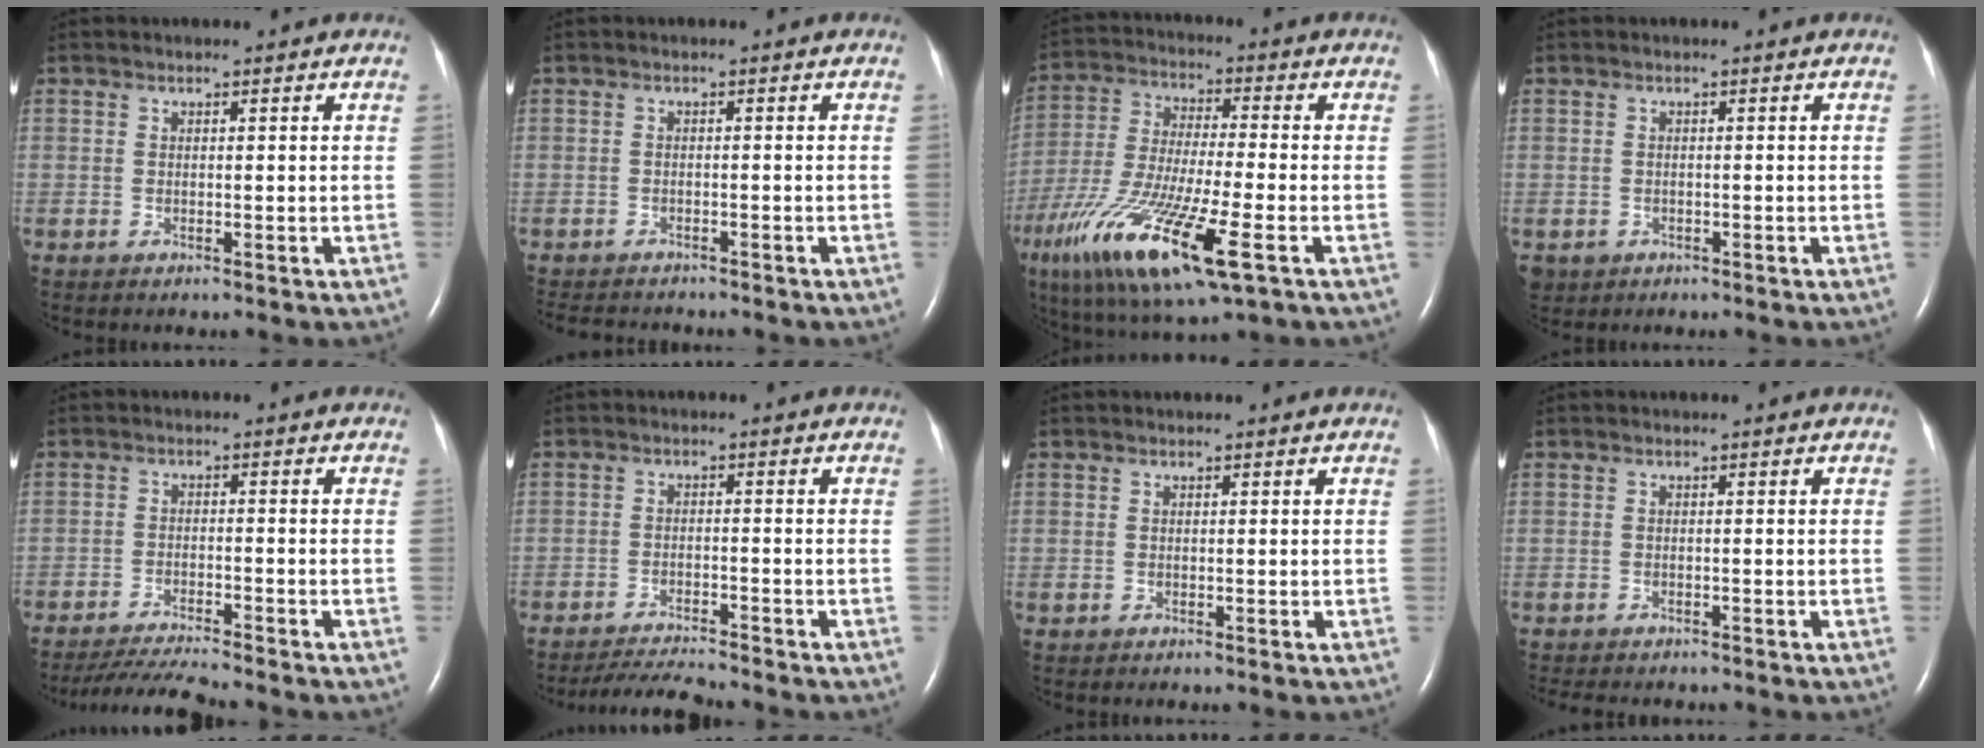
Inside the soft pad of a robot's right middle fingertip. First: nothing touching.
{"total": 6.6, "force": [-6.0, 1.8, 2.0], "torque": [-0.031, -0.005, -0.088]}
{"total": 18.8, "force": [-8.7, 2.8, 16.5], "torque": [-0.343, -0.044, -0.151]}
{"total": 1.9, "force": [-0.9, 1.7, 0.2], "torque": [-0.007, 0.002, -0.012]}
{"total": 7.0, "force": [-6.7, -0.6, 2.1], "torque": [-0.037, -0.021, -0.117]}
{"total": 5.6, "force": [-5.4, -0.2, 1.2], "torque": [-0.024, -0.018, -0.094]}
{"total": 0.0}
{"total": 6.4, "force": [-5.5, 2.1, 2.5], "torque": [-0.034, -0.004, -0.071]}